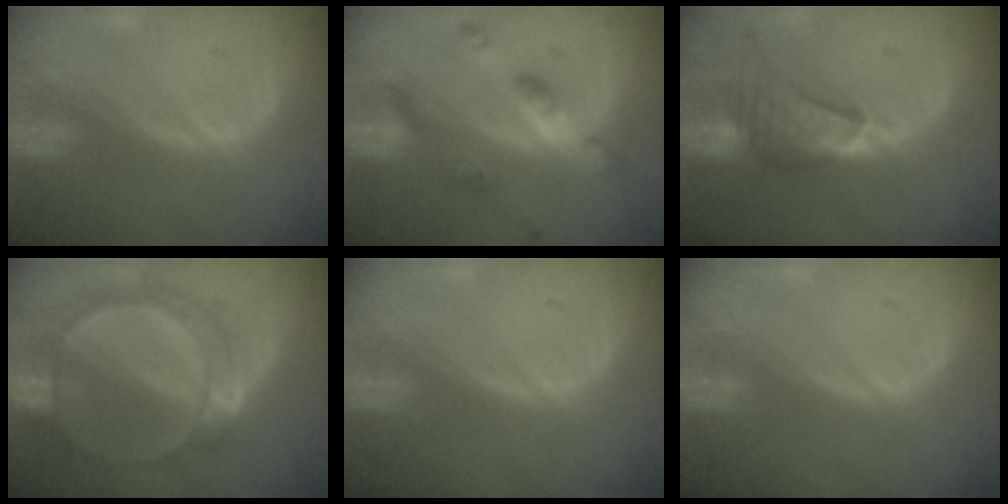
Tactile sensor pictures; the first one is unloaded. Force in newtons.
{"total": 6.4, "press": 6.4, "slide": 0.4}
{"total": 9.1, "press": 8.2, "slide": 3.8}
{"total": 7.8, "press": 7.5, "slide": 2.0}
{"total": 0.0}
{"total": 0.0}